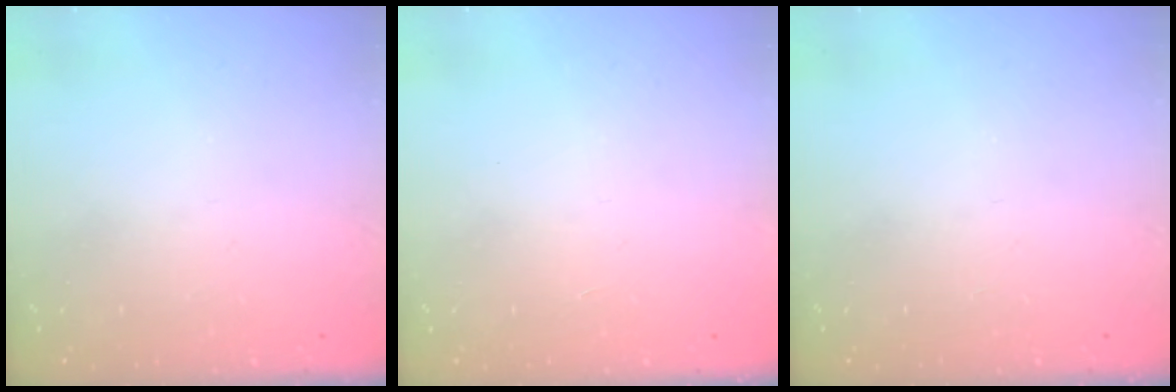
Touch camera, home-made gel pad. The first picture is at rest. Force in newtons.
{"total": 1.5, "press": 1.5, "slide": 0.1}
{"total": 0.0}